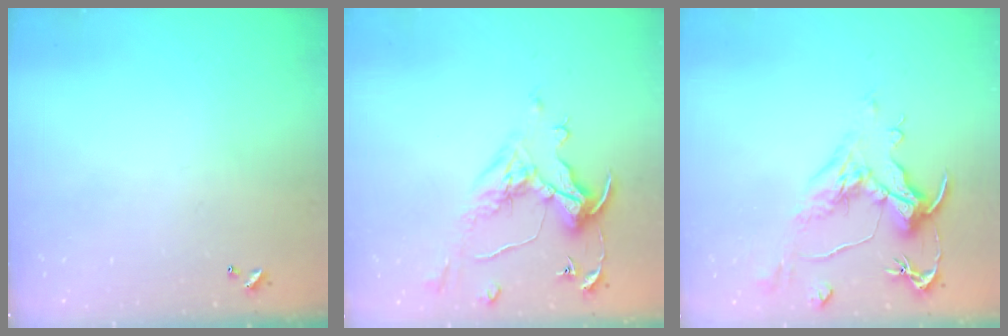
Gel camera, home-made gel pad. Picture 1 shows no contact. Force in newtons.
{"total": 0.9, "press": 0.7, "slide": 0.5}
{"total": 1.7, "press": 0.9, "slide": 1.4}